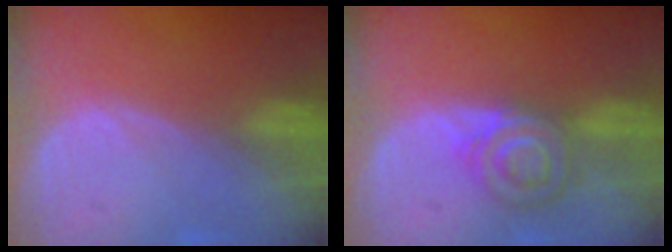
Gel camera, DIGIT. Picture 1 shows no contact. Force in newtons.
{"total": 6.0, "press": 6.0, "slide": 0.9}